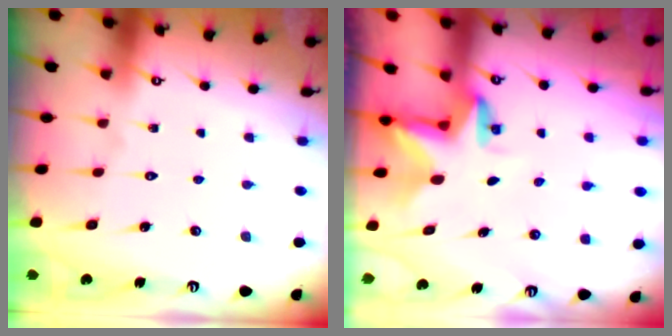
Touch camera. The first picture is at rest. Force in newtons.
{"total": 2.8, "press": 2.8, "slide": 0.1}